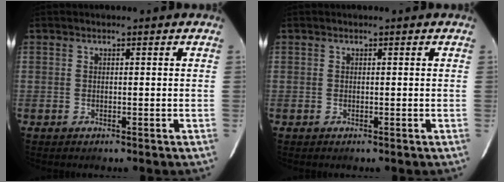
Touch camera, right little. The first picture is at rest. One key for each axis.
{"total": 0.0}